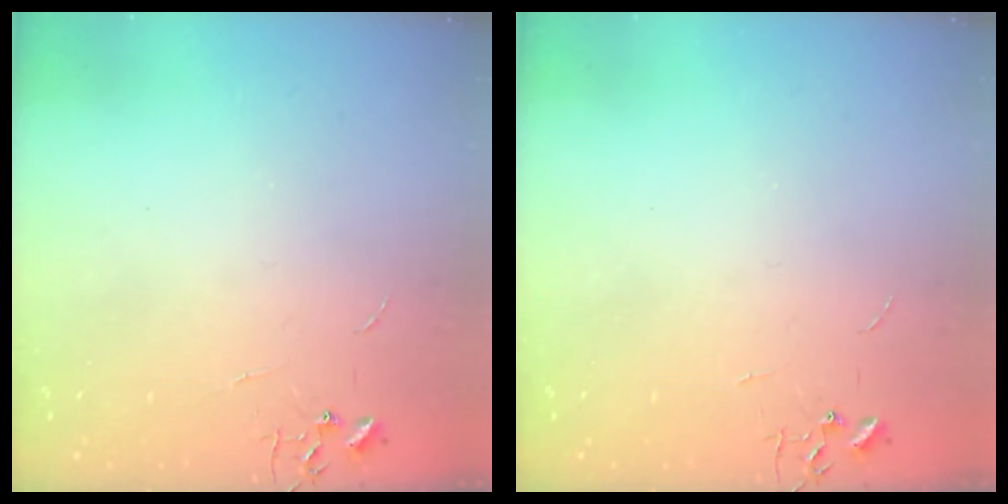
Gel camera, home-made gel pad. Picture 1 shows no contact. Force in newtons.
{"total": 0.0}